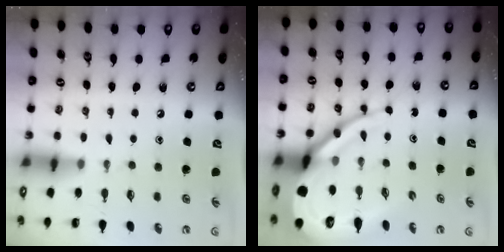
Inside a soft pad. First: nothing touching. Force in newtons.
{"total": 15.0, "press": 14.9, "slide": 1.5}